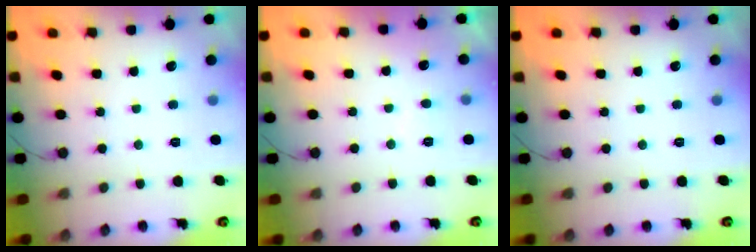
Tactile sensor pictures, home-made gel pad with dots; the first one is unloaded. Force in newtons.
{"total": 3.4, "press": 3.4, "slide": 0.3}
{"total": 0.0}